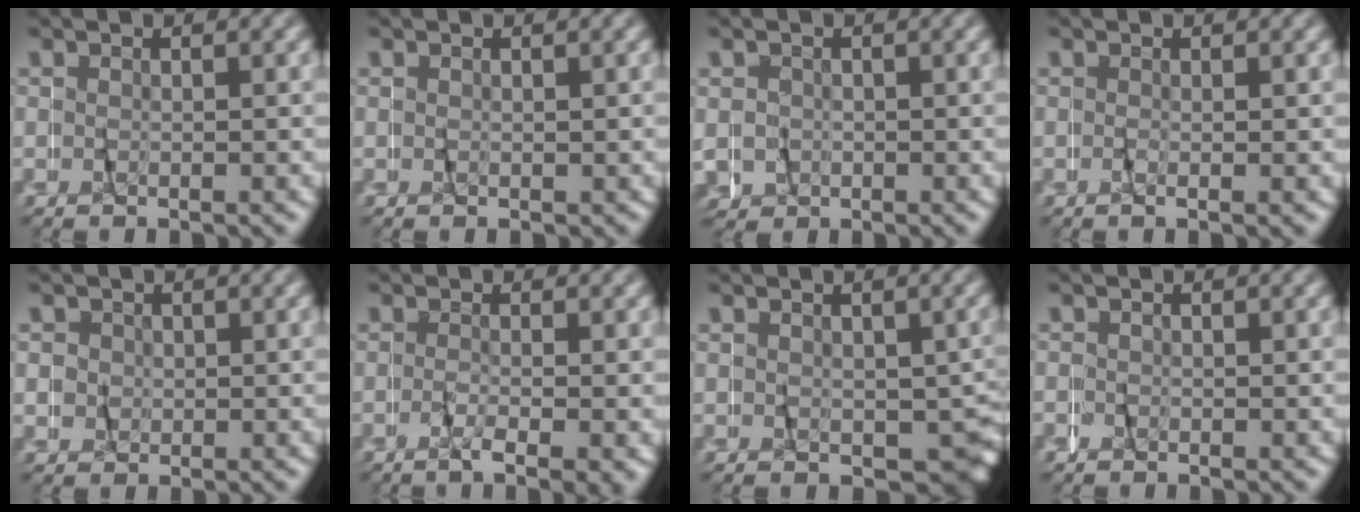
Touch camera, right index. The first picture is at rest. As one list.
[{"total": 0.7, "force": [0.0, 0.6, 0.4], "torque": [0.000, -0.003, 0.003]}, {"total": 3.5, "force": [0.6, 3.4, 0.7], "torque": [-0.027, -0.005, 0.016]}, {"total": 0.8, "force": [0.0, 0.1, 0.8], "torque": [-0.014, -0.004, 0.002]}, {"total": 2.6, "force": [1.1, 2.3, 0.5], "torque": [-0.013, 0.003, 0.021]}, {"total": 3.5, "force": [-1.4, 0.9, 3.0], "torque": [-0.053, -0.009, -0.019]}, {"total": 4.8, "force": [-0.9, 3.2, 3.4], "torque": [-0.028, -0.009, -0.005]}, {"total": 0.9, "force": [-0.1, 0.9, 0.0], "torque": [-0.003, 0.003, -0.004]}]